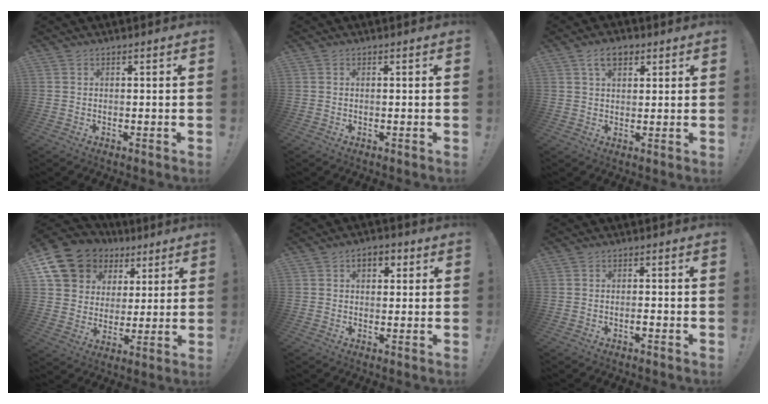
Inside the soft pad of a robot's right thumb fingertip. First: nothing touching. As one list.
[{"total": 0.0}, {"total": 6.0, "force": [3.1, 3.5, 3.8], "torque": [-0.066, 0.001, 0.056]}, {"total": 13.9, "force": [7.6, 10.7, 4.8], "torque": [-0.083, -0.048, 0.159]}, {"total": 4.4, "force": [1.3, 3.0, 2.9], "torque": [-0.035, 0.006, 0.018]}, {"total": 1.3, "force": [-0.8, 0.2, 0.9], "torque": [-0.020, -0.001, -0.013]}]